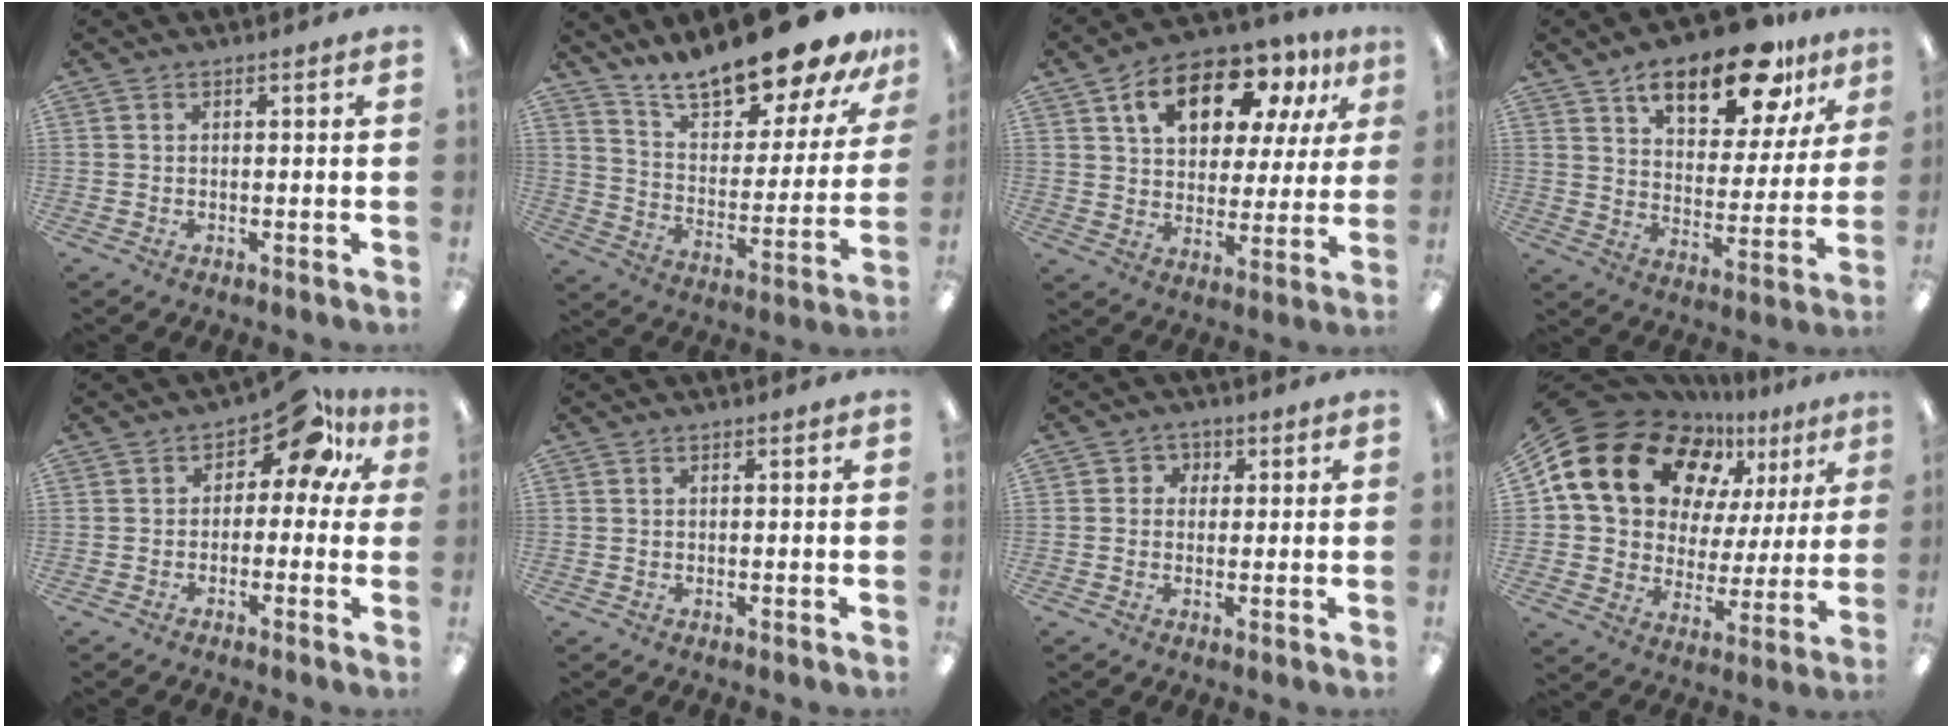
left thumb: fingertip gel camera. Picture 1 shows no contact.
{"total": 20.1, "force": [17.7, 4.8, 8.4], "torque": [-0.139, -0.130, 0.301]}
{"total": 15.6, "force": [8.7, 9.0, 9.3], "torque": [-0.151, -0.027, 0.151]}
{"total": 18.4, "force": [12.5, 7.8, 10.9], "torque": [-0.157, -0.065, 0.207]}
{"total": 10.0, "force": [5.1, 5.4, 6.7], "torque": [-0.085, -0.037, 0.086]}
{"total": 0.0}
{"total": 2.9, "force": [-0.2, 2.8, 0.8], "torque": [-0.020, 0.012, -0.006]}
{"total": 21.2, "force": [11.3, 14.3, 10.9], "torque": [-0.194, -0.058, 0.214]}